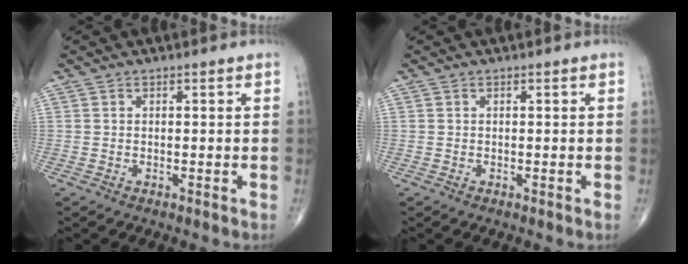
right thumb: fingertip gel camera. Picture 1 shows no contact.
{"total": 0.0}